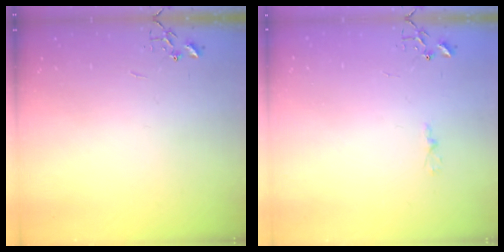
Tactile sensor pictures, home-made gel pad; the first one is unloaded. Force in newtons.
{"total": 3.1, "press": 3.1, "slide": 0.3}